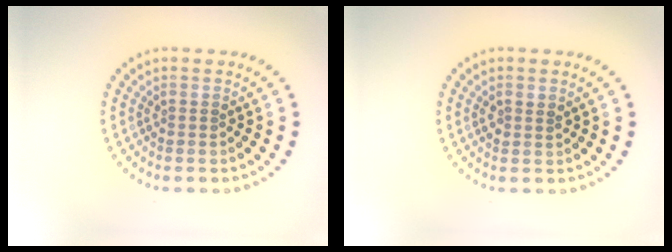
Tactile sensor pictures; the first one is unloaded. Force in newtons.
{"total": 1.2, "press": 1.0, "slide": 0.6}